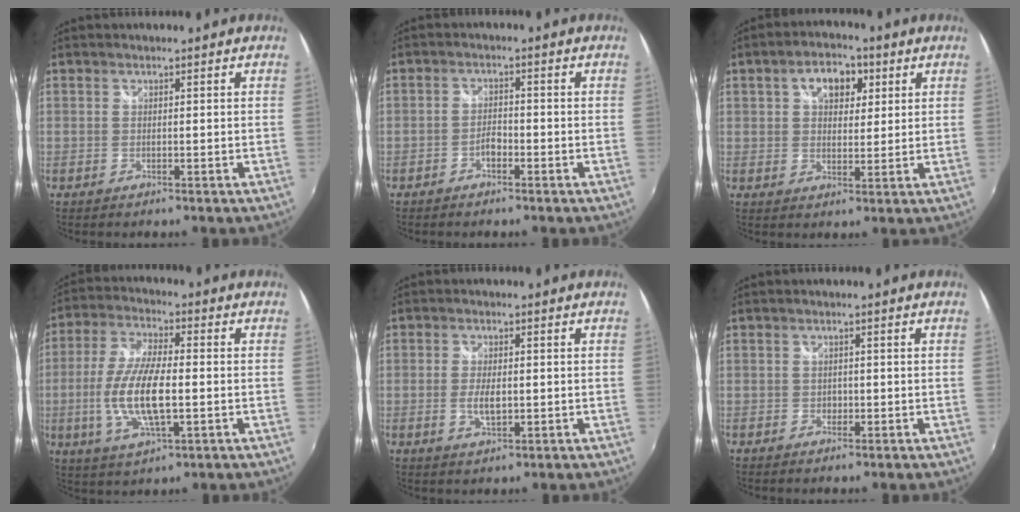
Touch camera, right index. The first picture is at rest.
{"total": 2.2, "force": [-1.4, 1.0, 1.3], "torque": [-0.026, 0.004, -0.029]}
{"total": 7.6, "force": [3.0, 4.8, 5.1], "torque": [-0.084, 0.024, 0.047]}
{"total": 12.5, "force": [-1.9, 4.1, 11.7], "torque": [-0.243, -0.004, -0.038]}
{"total": 3.9, "force": [-0.5, 1.8, 3.4], "torque": [-0.066, -0.005, -0.009]}
{"total": 1.2, "force": [-0.4, 1.1, 0.3], "torque": [-0.004, -0.002, -0.004]}